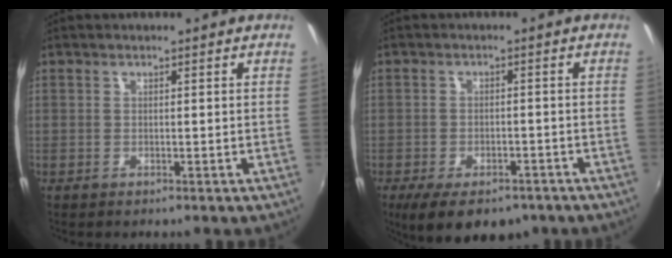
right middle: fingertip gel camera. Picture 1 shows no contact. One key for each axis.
{"total": 11.1, "fx": -7.6, "fy": 4.9, "fz": 6.4, "tx": -0.131, "ty": -0.027, "tz": -0.112}